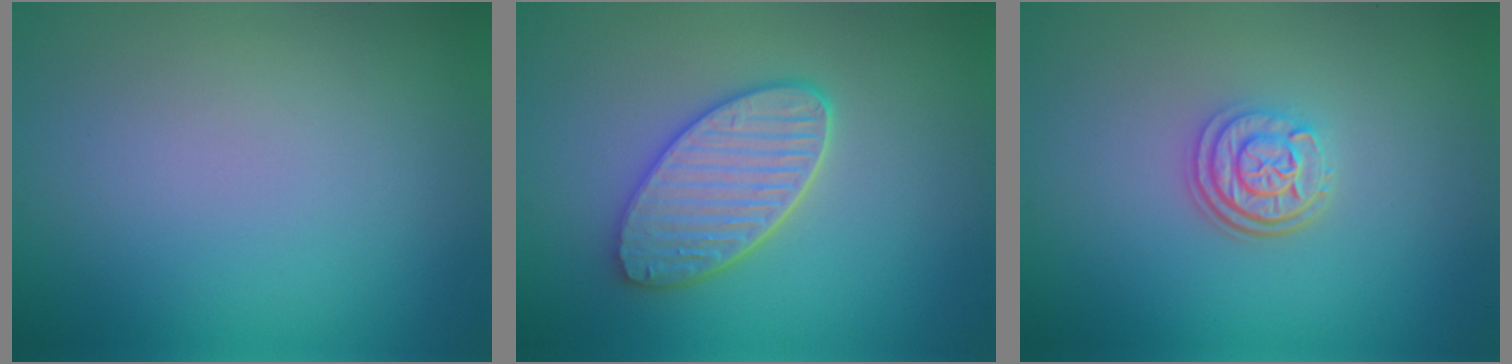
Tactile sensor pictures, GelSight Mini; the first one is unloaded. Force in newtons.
{"total": 5.1, "press": 4.5, "slide": 2.5}
{"total": 3.2, "press": 2.5, "slide": 2.0}